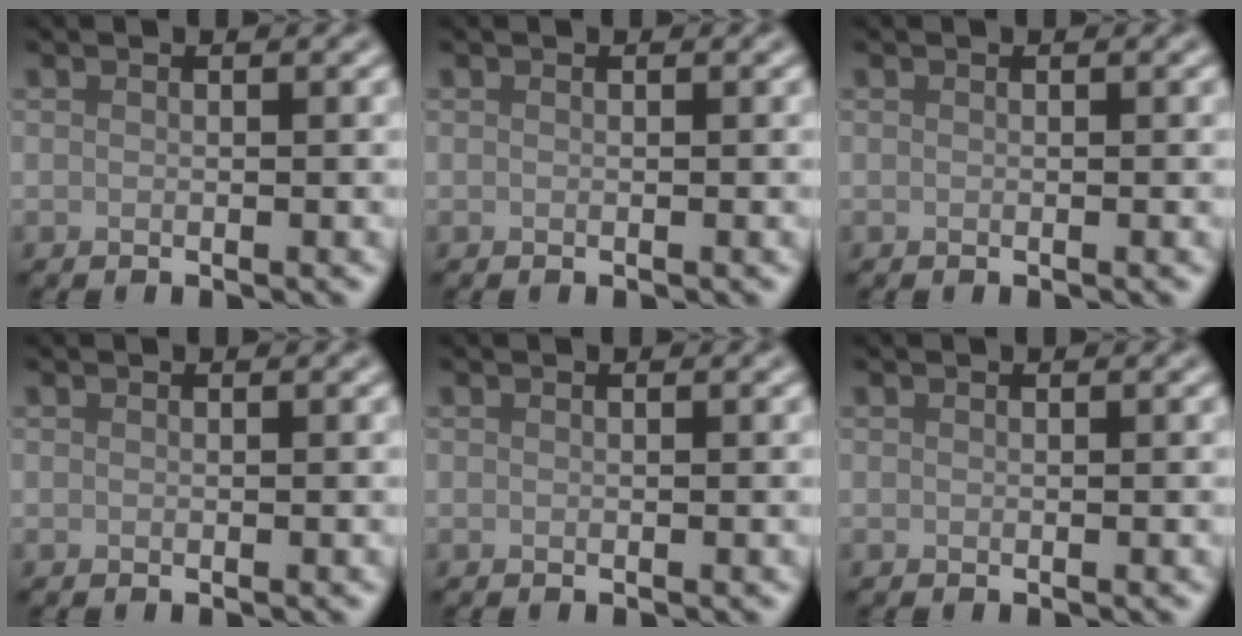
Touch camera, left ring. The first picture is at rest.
{"total": 0.0}
{"total": 0.0}
{"total": 0.0}
{"total": 0.0}
{"total": 0.0}